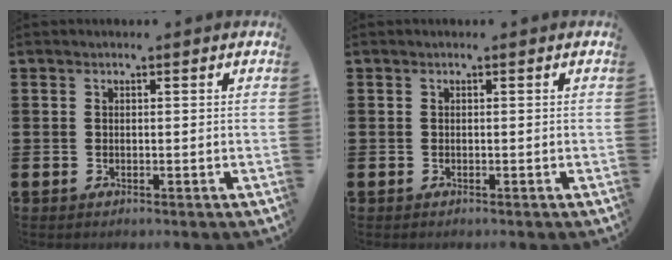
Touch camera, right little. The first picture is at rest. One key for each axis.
{"total": 0.0}